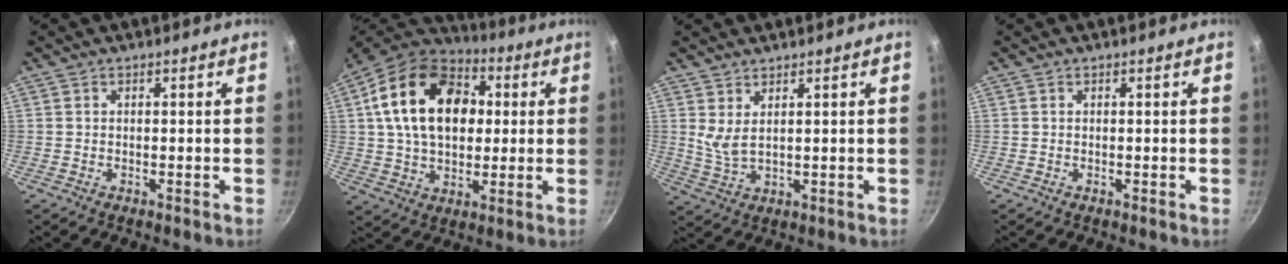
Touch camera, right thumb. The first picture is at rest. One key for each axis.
{"total": 21.8, "fx": 4.3, "fy": 14.9, "fz": 15.3, "tx": -0.234, "ty": 0.018, "tz": 0.061}
{"total": 3.7, "fx": 2.2, "fy": 1.2, "fz": 2.8, "tx": -0.052, "ty": -0.025, "tz": 0.047}
{"total": 0.0}